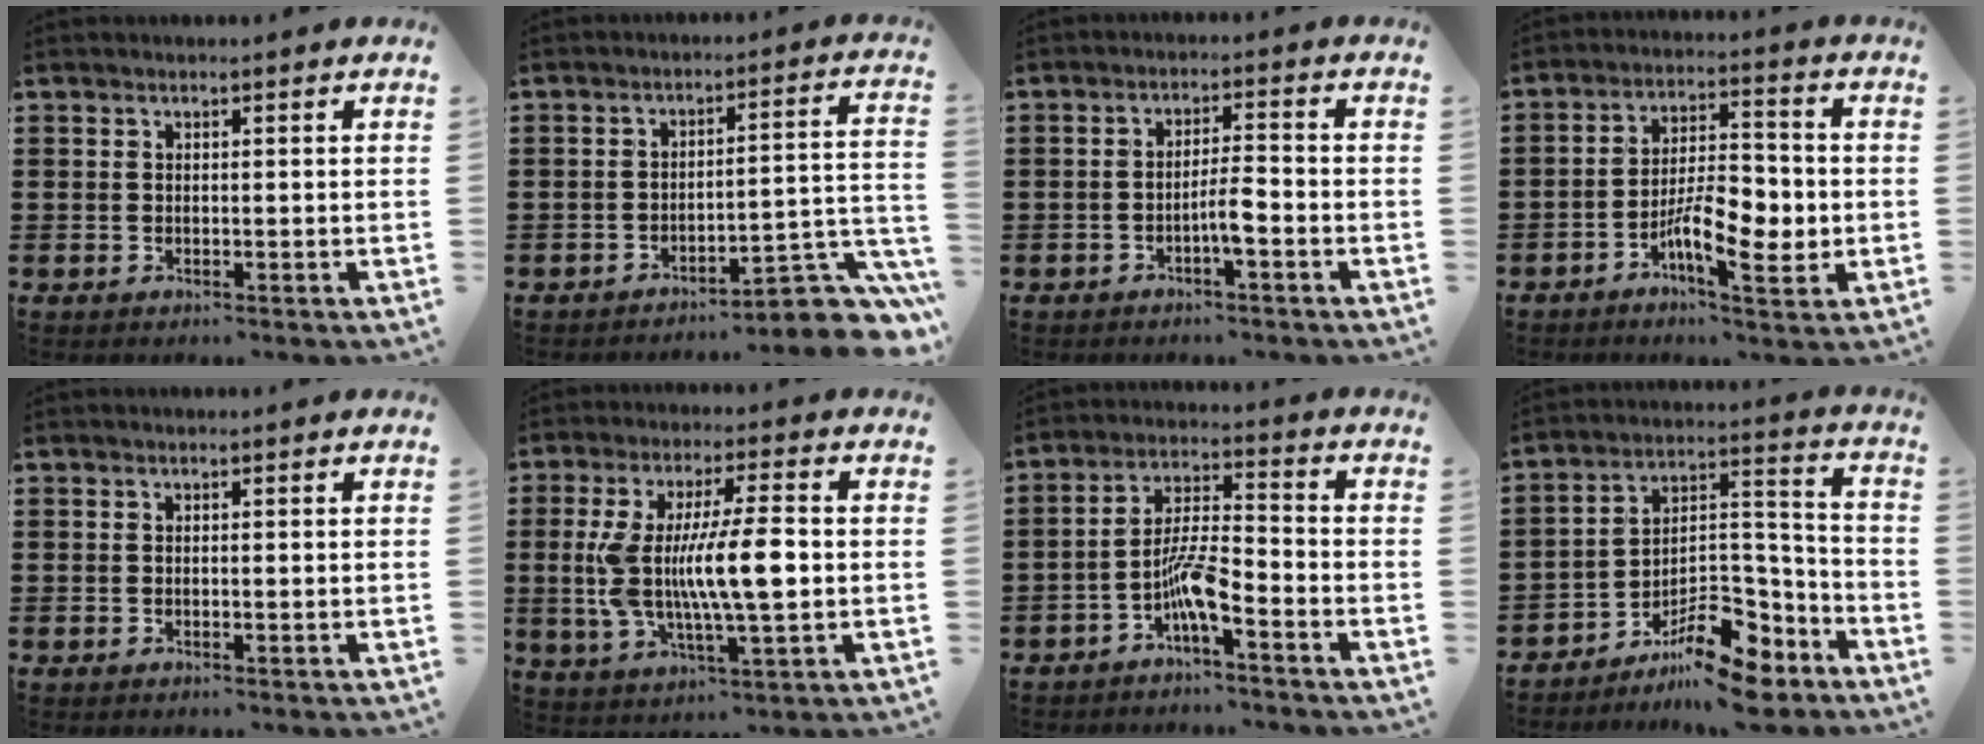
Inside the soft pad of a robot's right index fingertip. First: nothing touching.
{"total": 6.3, "force": [-5.0, 1.3, 3.7], "torque": [-0.048, -0.008, -0.095]}
{"total": 3.8, "force": [-1.8, 0.4, 3.3], "torque": [-0.066, 0.001, -0.037]}
{"total": 8.9, "force": [-3.2, 3.4, 7.5], "torque": [-0.132, 0.000, -0.058]}
{"total": 0.0}
{"total": 12.3, "force": [-0.3, 3.2, 11.8], "torque": [-0.240, -0.010, -0.011]}
{"total": 6.5, "force": [-3.5, 1.4, 5.3], "torque": [-0.110, 0.002, -0.069]}
{"total": 12.2, "force": [-9.3, 4.6, 6.4], "torque": [-0.100, 0.043, -0.173]}